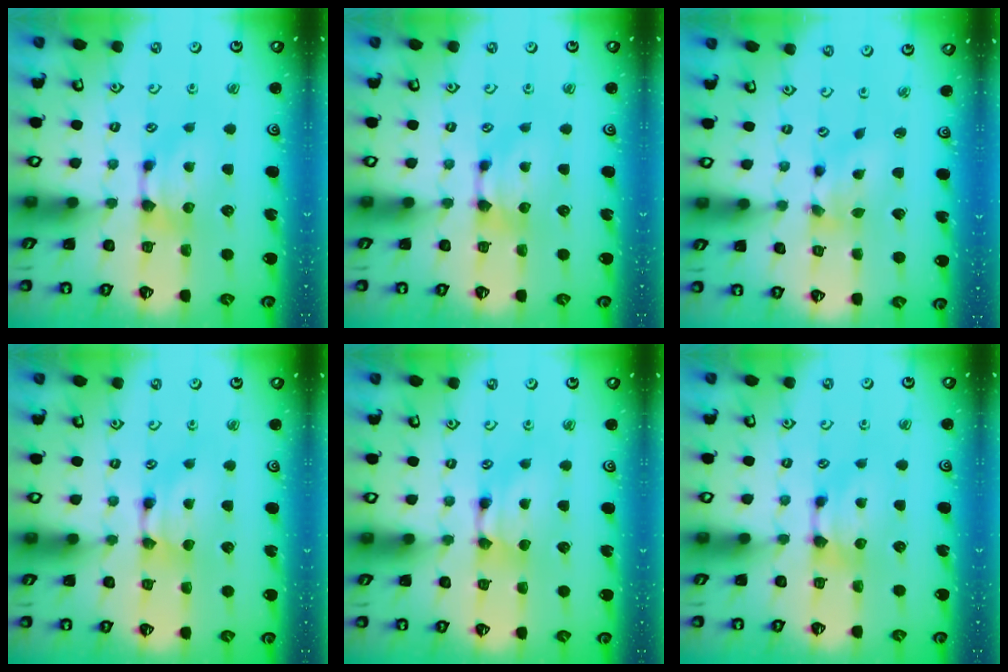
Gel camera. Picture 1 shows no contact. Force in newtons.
{"total": 0.0}
{"total": 1.8, "press": 1.1, "slide": 1.4}
{"total": 1.6, "press": 1.6, "slide": 0.1}
{"total": 1.7, "press": 1.6, "slide": 0.2}
{"total": 0.0}